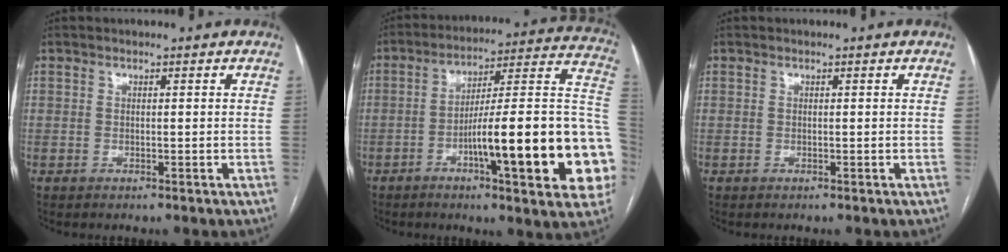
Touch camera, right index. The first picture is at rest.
{"total": 24.9, "force": [-6.4, 2.6, 24.0], "torque": [-0.246, 0.019, -0.089]}
{"total": 0.0}